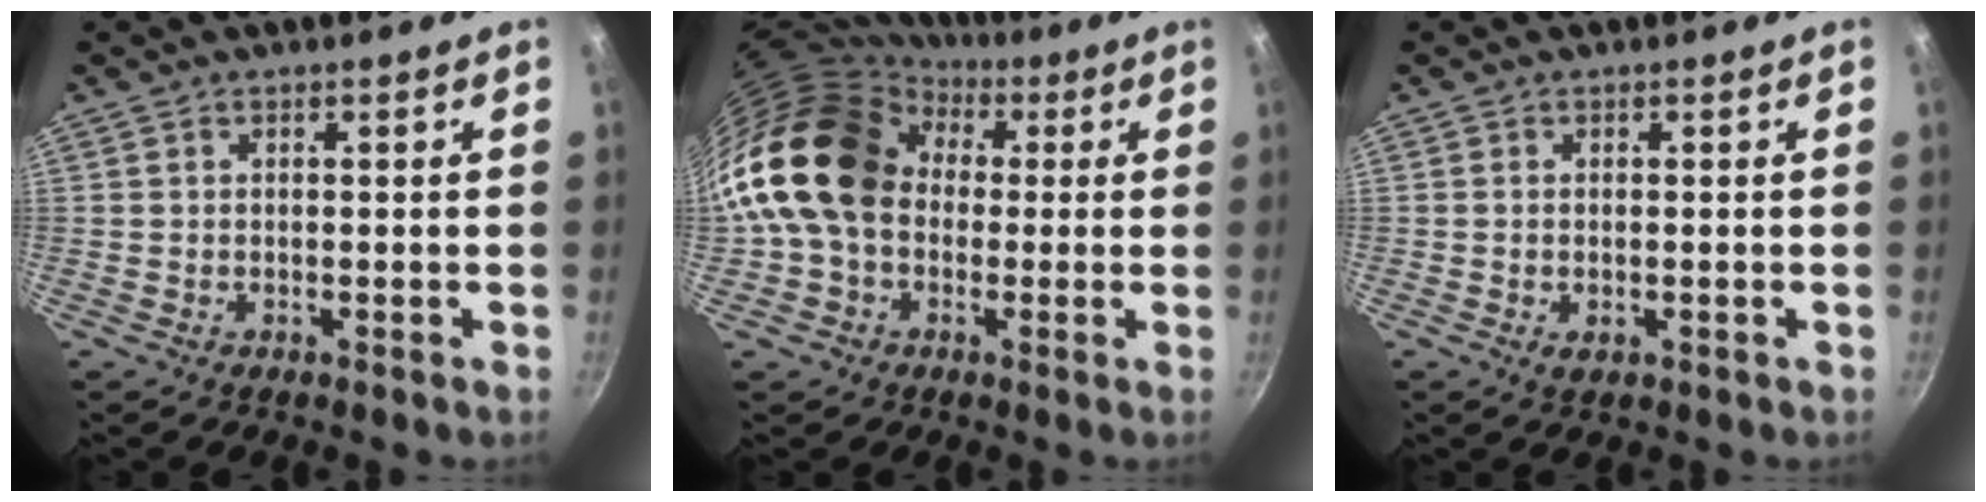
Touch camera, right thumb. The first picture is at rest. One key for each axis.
{"total": 18.8, "fx": 2.1, "fy": 14.4, "fz": 11.8, "tx": -0.198, "ty": 0.040, "tz": 0.026}
{"total": 1.7, "fx": -0.4, "fy": 1.0, "fz": 1.3, "tx": -0.021, "ty": -0.003, "tz": -0.005}